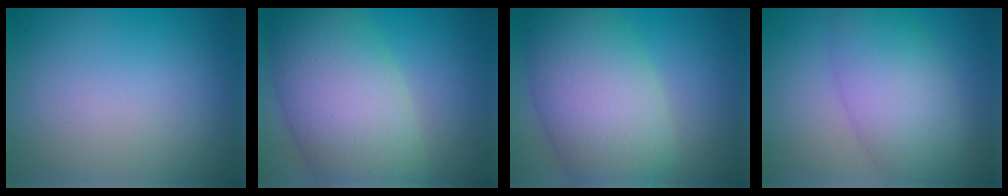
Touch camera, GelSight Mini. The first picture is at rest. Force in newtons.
{"total": 11.0, "press": 10.9, "slide": 0.4}
{"total": 10.4, "press": 10.4, "slide": 0.6}
{"total": 6.5, "press": 6.5, "slide": 0.1}